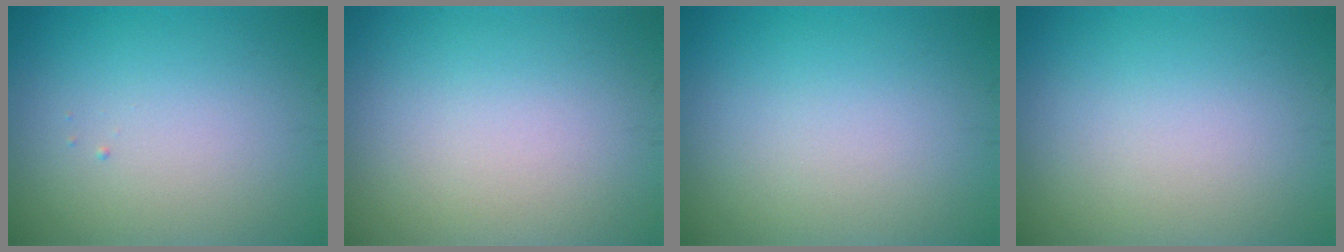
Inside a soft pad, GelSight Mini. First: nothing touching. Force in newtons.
{"total": 0.0}
{"total": 0.0}
{"total": 0.0}